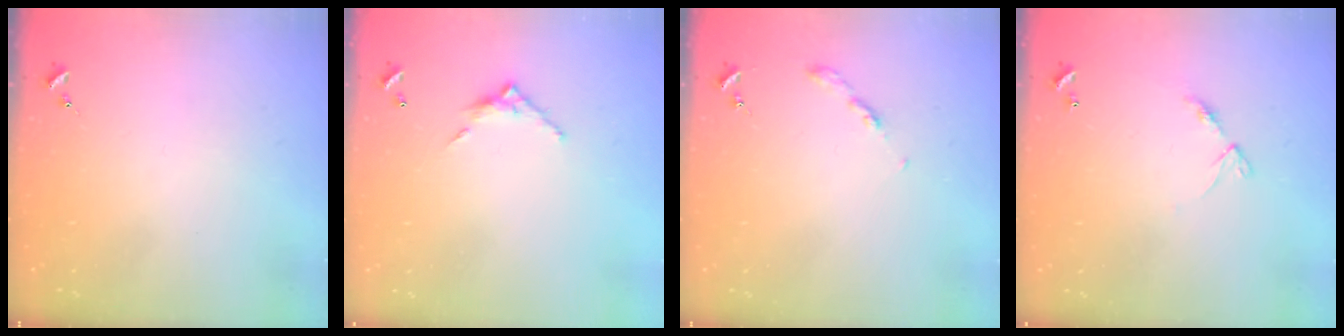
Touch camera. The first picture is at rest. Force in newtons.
{"total": 6.7, "press": 6.7, "slide": 0.4}
{"total": 2.7, "press": 2.6, "slide": 0.3}
{"total": 6.4, "press": 6.4, "slide": 0.5}